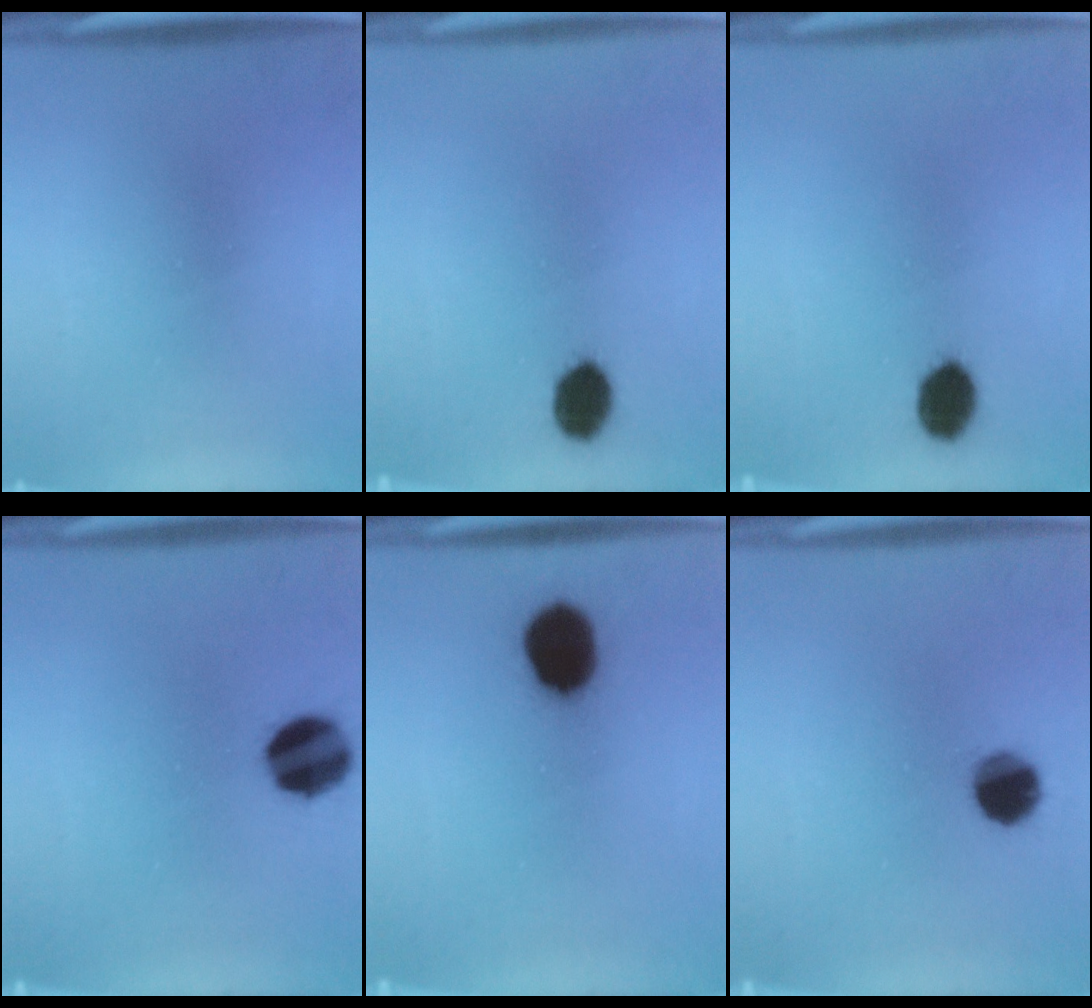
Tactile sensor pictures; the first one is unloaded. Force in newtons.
{"total": 6.3}
{"total": 6.3}
{"total": 13.0}
{"total": 13.4}
{"total": 9.2}